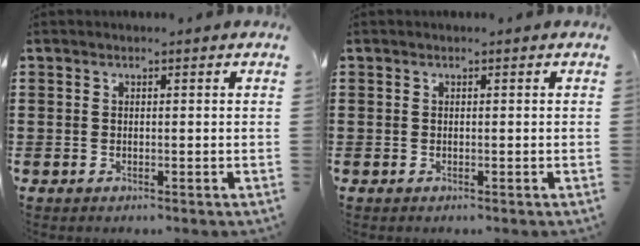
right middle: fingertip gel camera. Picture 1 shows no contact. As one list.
[{"total": 0.0}]